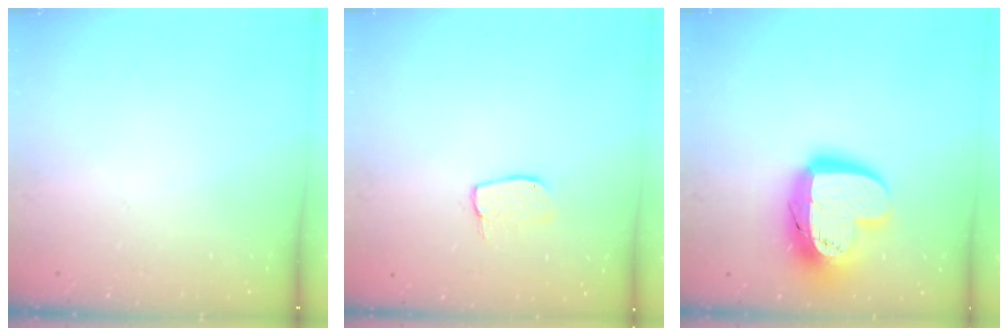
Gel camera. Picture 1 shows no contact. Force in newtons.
{"total": 5.5, "press": 5.5, "slide": 0.3}
{"total": 18.0, "press": 17.9, "slide": 1.2}